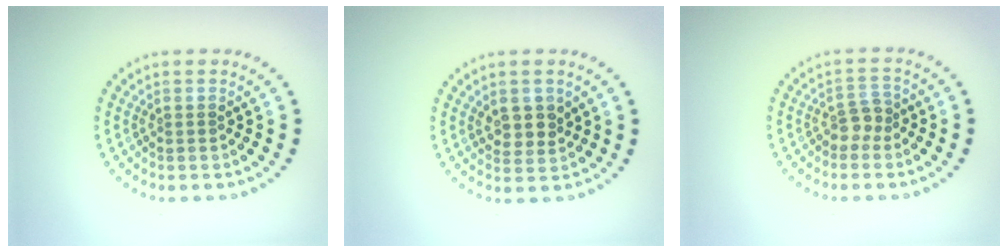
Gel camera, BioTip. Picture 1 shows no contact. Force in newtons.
{"total": 2.4, "press": 2.2, "slide": 0.9}
{"total": 1.7, "press": 1.4, "slide": 1.0}